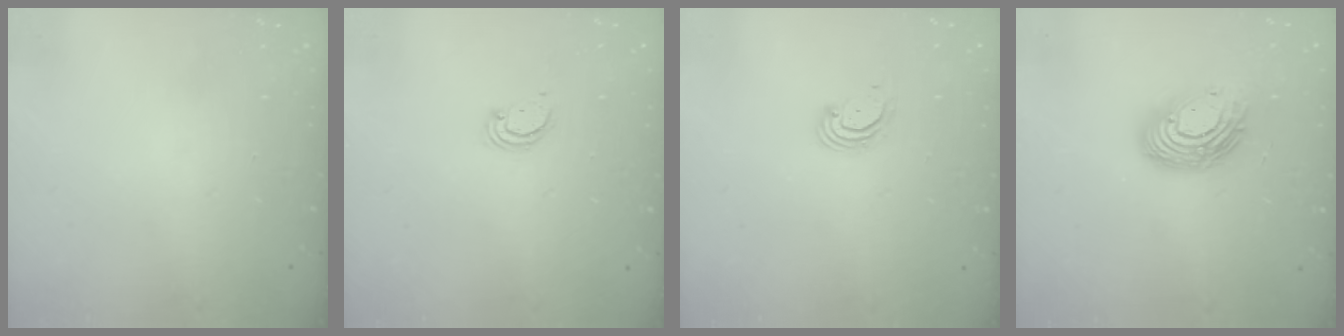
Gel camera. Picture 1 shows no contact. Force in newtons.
{"total": 2.4, "press": 2.4, "slide": 0.2}
{"total": 3.0, "press": 3.0, "slide": 0.3}
{"total": 12.9, "press": 12.9, "slide": 0.4}